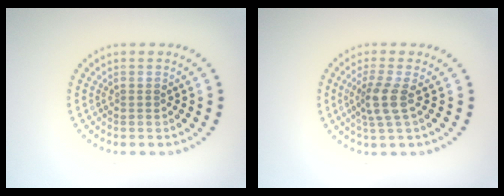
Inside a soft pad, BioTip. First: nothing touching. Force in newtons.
{"total": 2.8, "press": 2.1, "slide": 1.8}